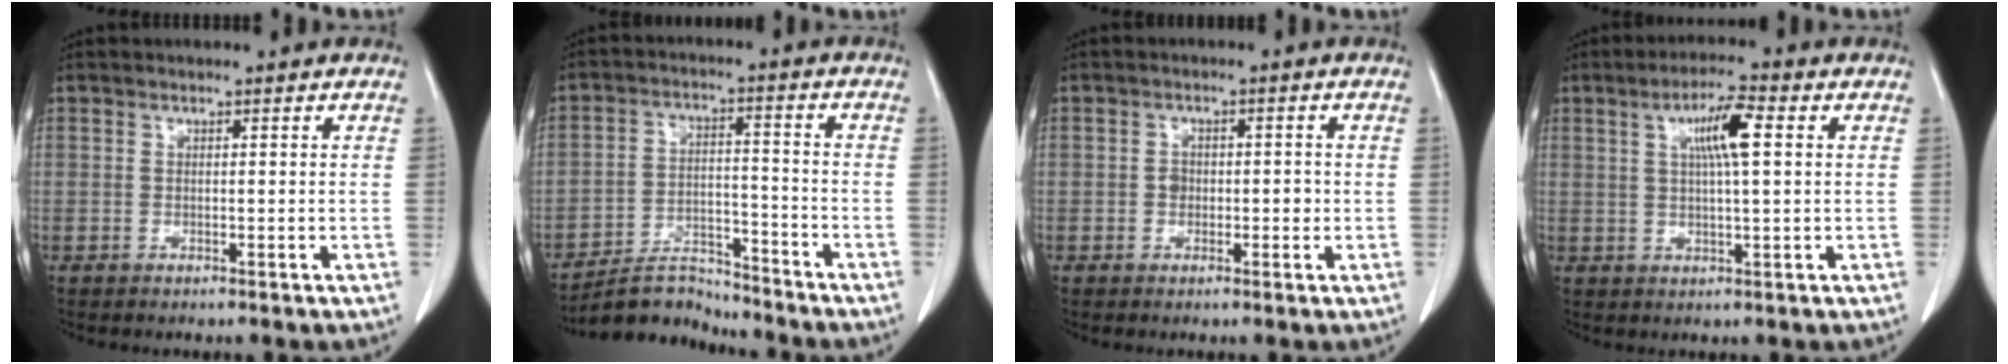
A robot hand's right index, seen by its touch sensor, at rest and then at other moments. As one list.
[{"total": 7.3, "force": [-7.2, 1.4, 0.0], "torque": [0.001, 0.011, -0.126]}, {"total": 2.6, "force": [-0.4, 1.8, 1.8], "torque": [-0.024, 0.007, -0.005]}, {"total": 6.5, "force": [1.8, 0.6, 6.2], "torque": [-0.111, 0.008, 0.031]}]